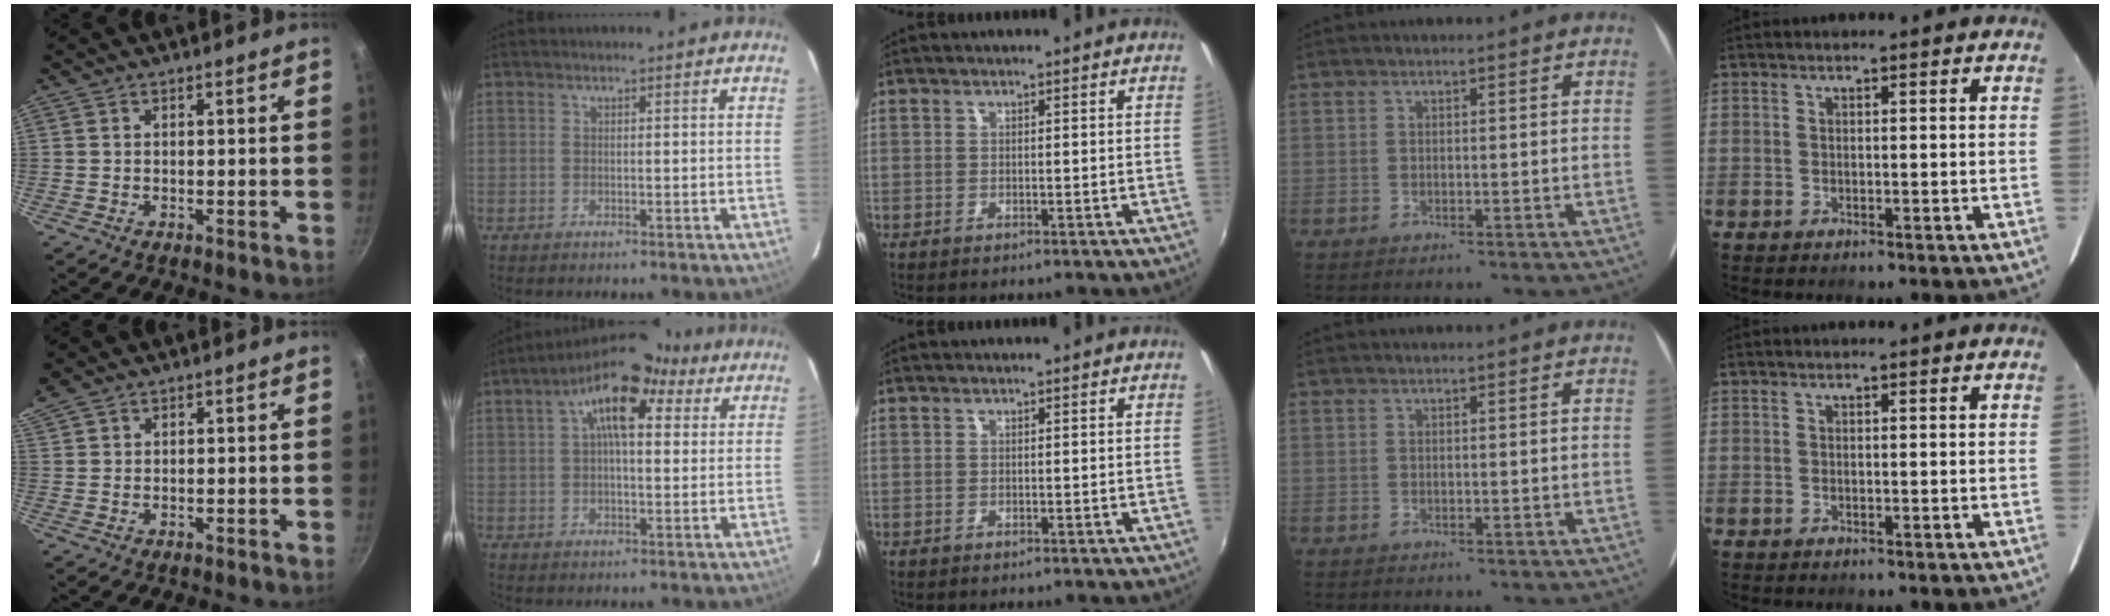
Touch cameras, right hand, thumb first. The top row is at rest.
{"thumb": {"total": 4.5, "force": [3.5, 2.2, 1.8], "torque": [-0.041, 0.016, 0.074]}, "index": {"total": 13.3, "force": [5.7, 5.7, 10.6], "torque": [-0.176, 0.034, 0.083]}}